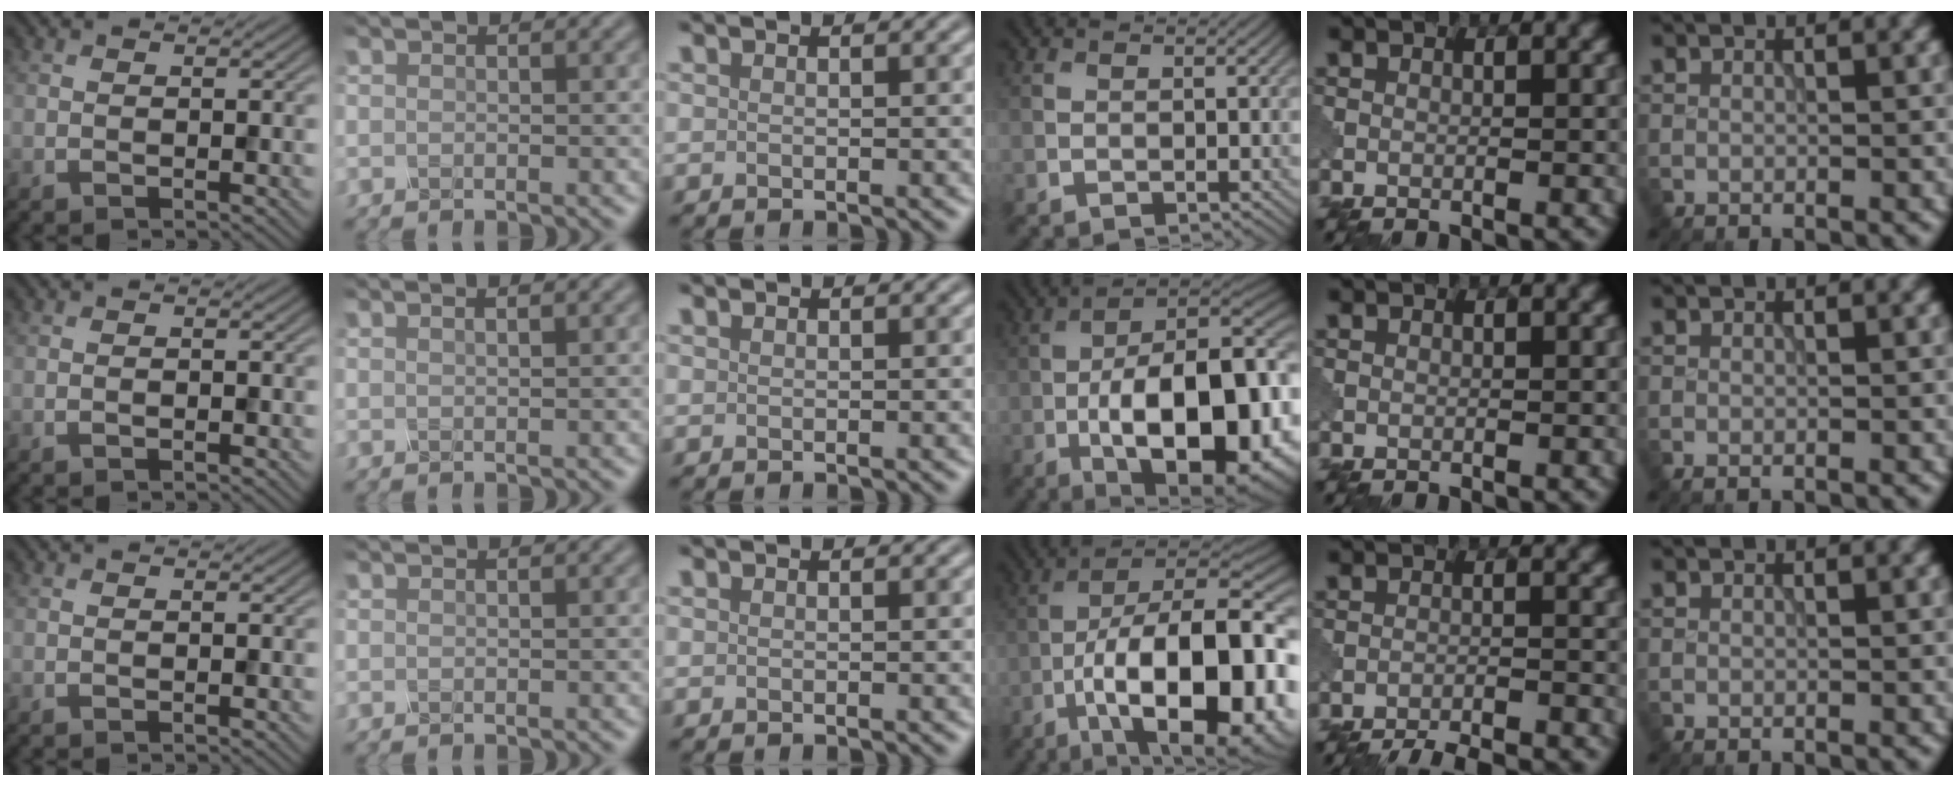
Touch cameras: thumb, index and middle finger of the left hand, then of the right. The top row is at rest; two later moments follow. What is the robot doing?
{"motion": "shake", "object": "sieve"}